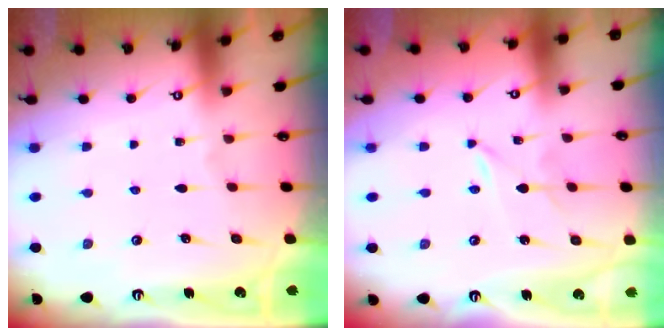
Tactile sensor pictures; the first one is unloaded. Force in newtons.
{"total": 0.9, "press": 0.8, "slide": 0.1}